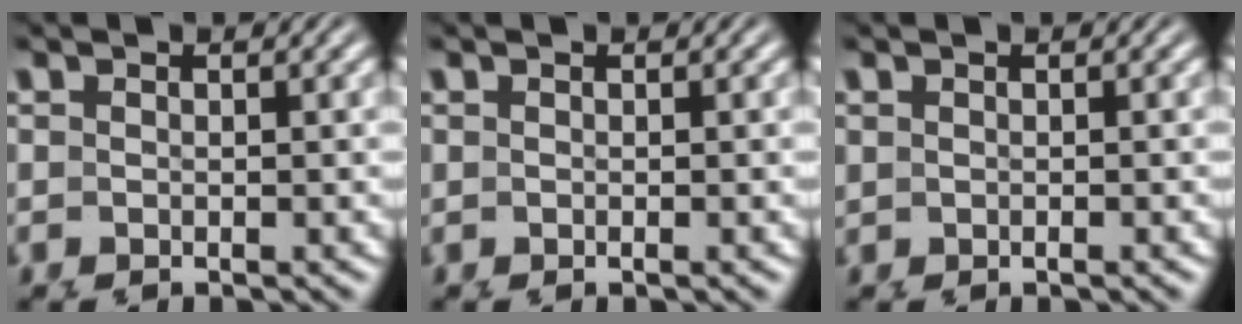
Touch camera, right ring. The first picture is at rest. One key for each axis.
{"total": 0.0}
{"total": 0.6, "fx": 0.2, "fy": -0.5, "fz": -0.3, "tx": 0.013, "ty": 0.006, "tz": 0.004}